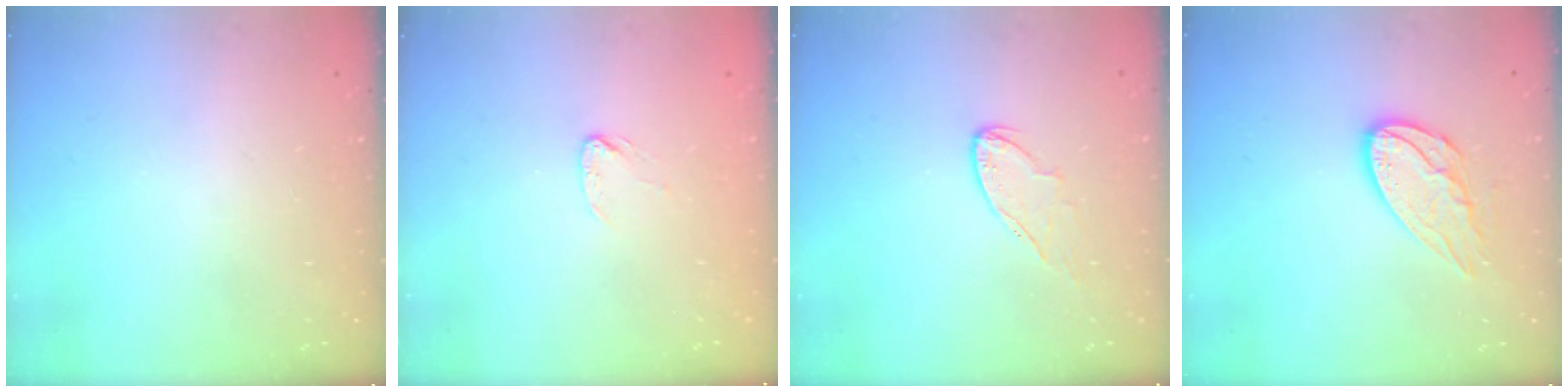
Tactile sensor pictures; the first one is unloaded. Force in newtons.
{"total": 3.1, "press": 3.1, "slide": 0.4}
{"total": 5.9, "press": 5.9, "slide": 0.6}
{"total": 10.9, "press": 10.9, "slide": 0.6}